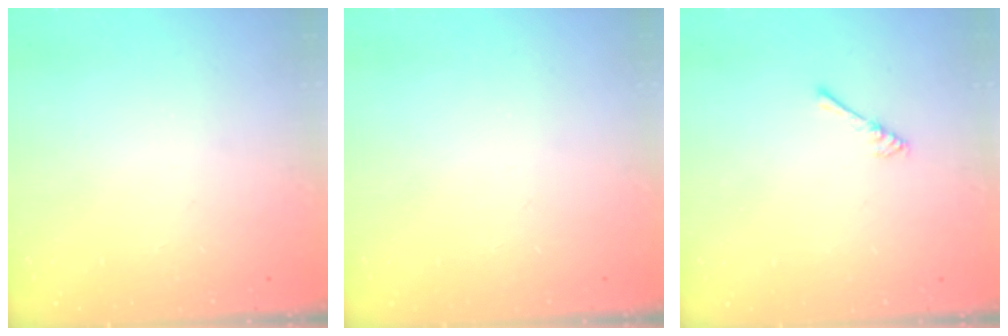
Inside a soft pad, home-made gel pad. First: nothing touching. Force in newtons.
{"total": 0.0}
{"total": 1.8, "press": 1.7, "slide": 0.4}